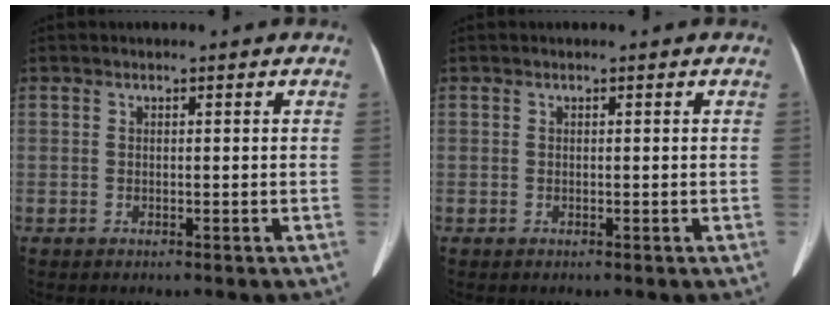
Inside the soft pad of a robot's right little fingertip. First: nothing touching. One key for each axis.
{"total": 0.0}